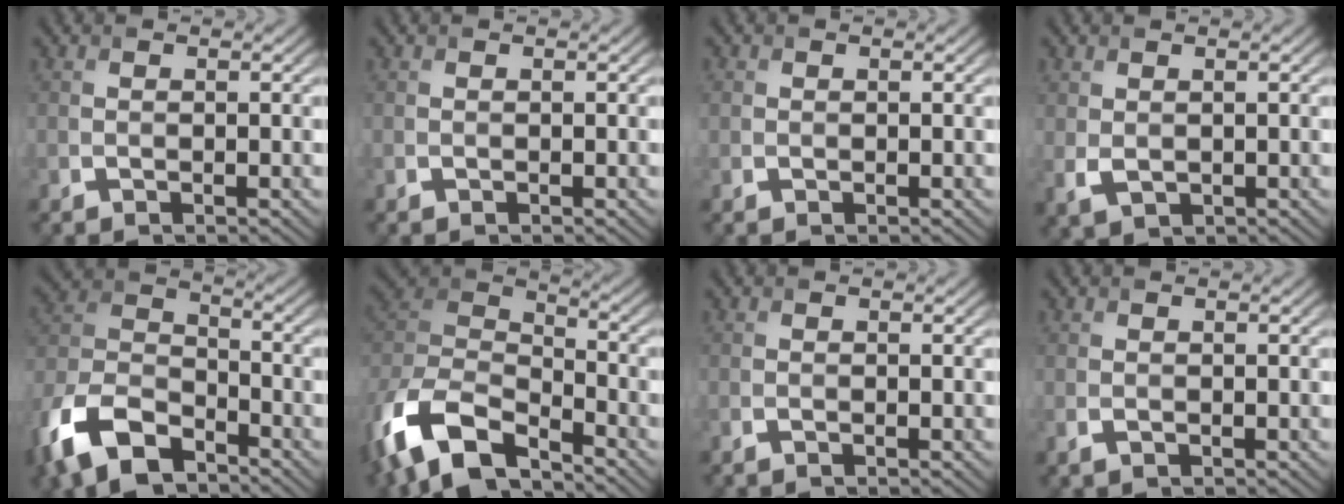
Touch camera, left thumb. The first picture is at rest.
{"total": 0.0}
{"total": 0.6, "force": [0.0, 0.6, -0.1], "torque": [0.005, -0.001, -0.005]}
{"total": 1.8, "force": [0.7, 1.1, 1.2], "torque": [-0.031, -0.004, 0.020]}
{"total": 13.8, "force": [-8.7, 7.1, 8.0], "torque": [-0.206, -0.024, -0.181]}
{"total": 12.8, "force": [-6.8, 6.4, 8.7], "torque": [-0.216, -0.006, -0.131]}
{"total": 0.0}
{"total": 0.5, "force": [-0.1, 0.4, 0.3], "torque": [-0.009, -0.001, -0.003]}